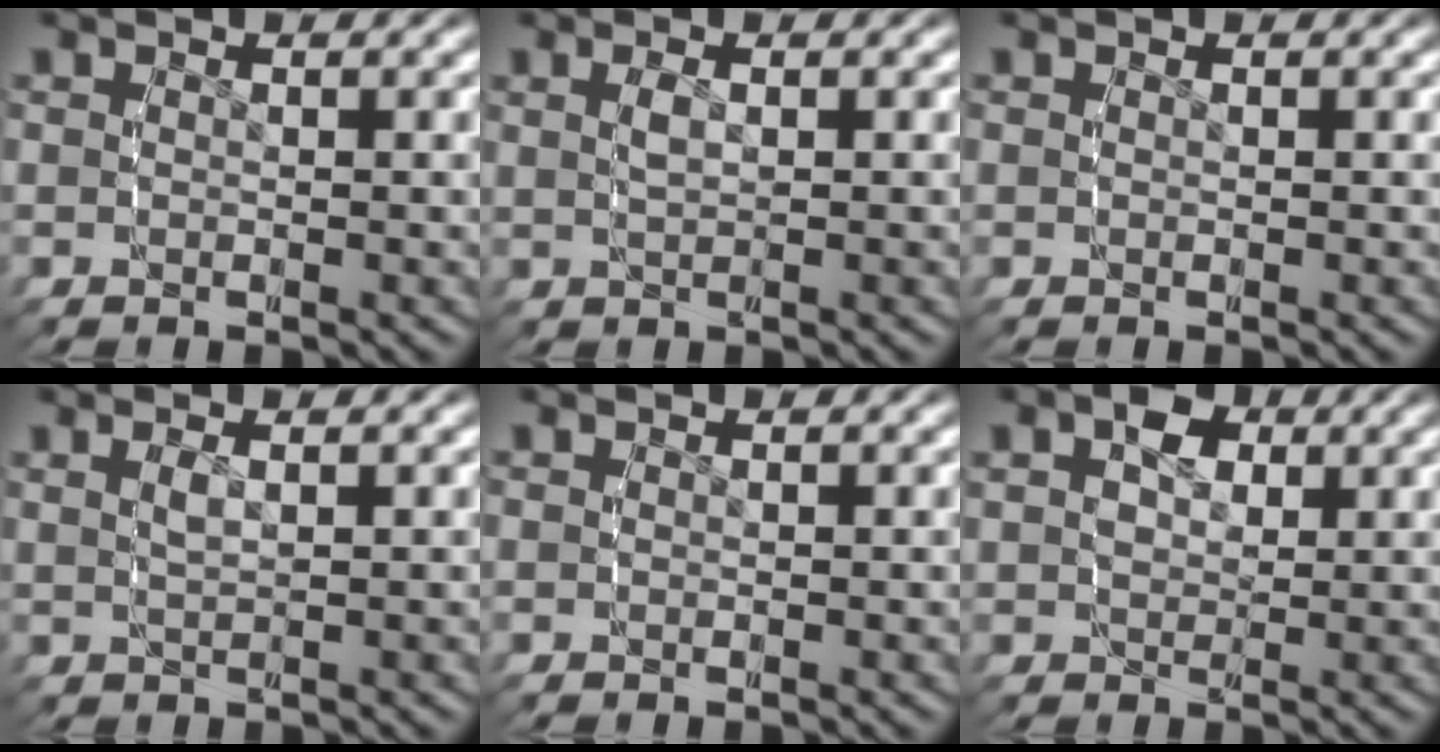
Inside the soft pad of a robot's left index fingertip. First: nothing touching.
{"total": 1.0, "force": [0.6, -0.2, 0.8], "torque": [-0.015, 0.003, 0.011]}
{"total": 0.0}
{"total": 1.2, "force": [0.8, -0.4, 0.8], "torque": [-0.013, 0.002, 0.018]}
{"total": 0.0}
{"total": 3.1, "force": [1.5, 2.0, 1.8], "torque": [-0.020, -0.004, 0.024]}